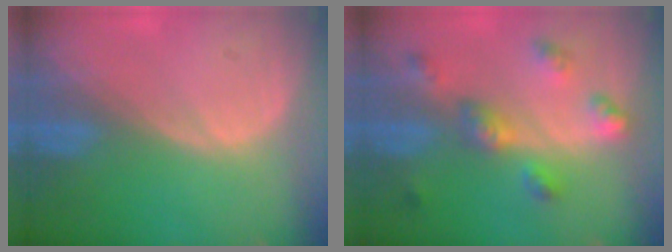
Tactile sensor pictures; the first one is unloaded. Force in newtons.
{"total": 6.5, "press": 5.9, "slide": 2.7}